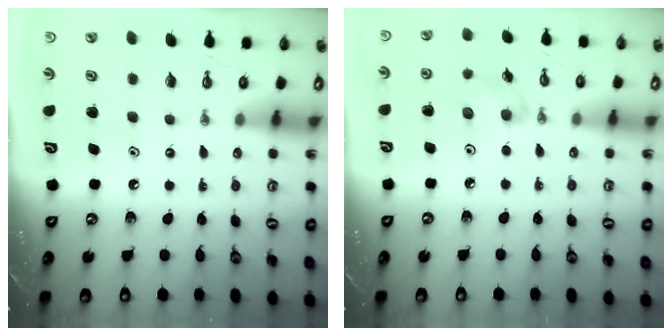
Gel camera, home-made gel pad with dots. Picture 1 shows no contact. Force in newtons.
{"total": 6.9, "press": 5.4, "slide": 4.3}